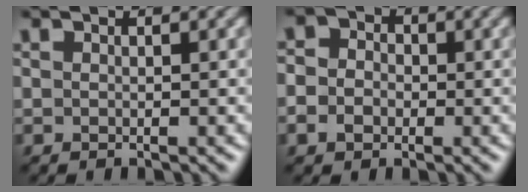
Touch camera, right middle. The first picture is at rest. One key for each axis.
{"total": 4.2, "fx": 0.1, "fy": 3.6, "fz": 2.0, "tx": -0.025, "ty": 0.017, "tz": -0.028}